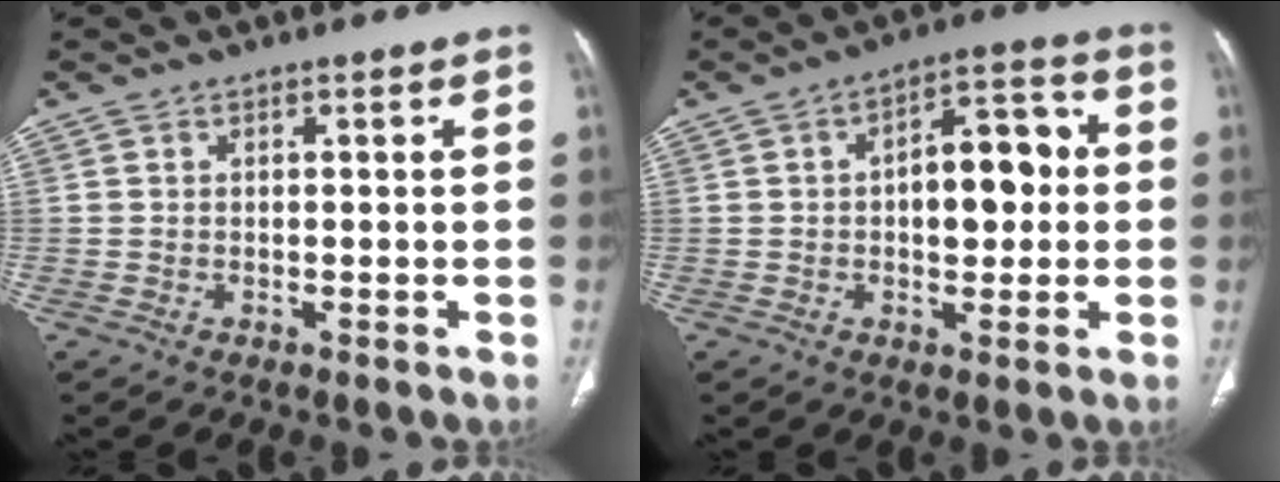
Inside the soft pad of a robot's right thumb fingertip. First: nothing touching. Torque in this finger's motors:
{"motor_torque": [-0.58, 0.37, 0.59, 0.56, 0.11]}